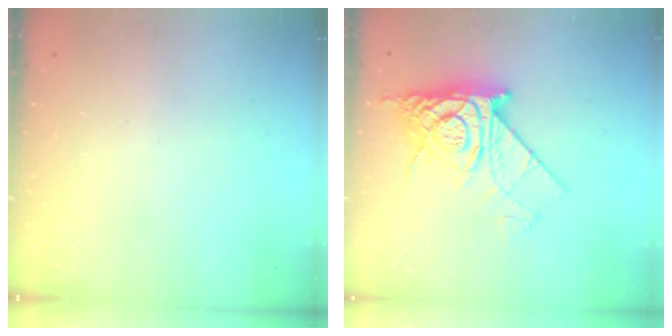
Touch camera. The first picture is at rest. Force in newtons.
{"total": 12.2, "press": 12.2, "slide": 1.1}